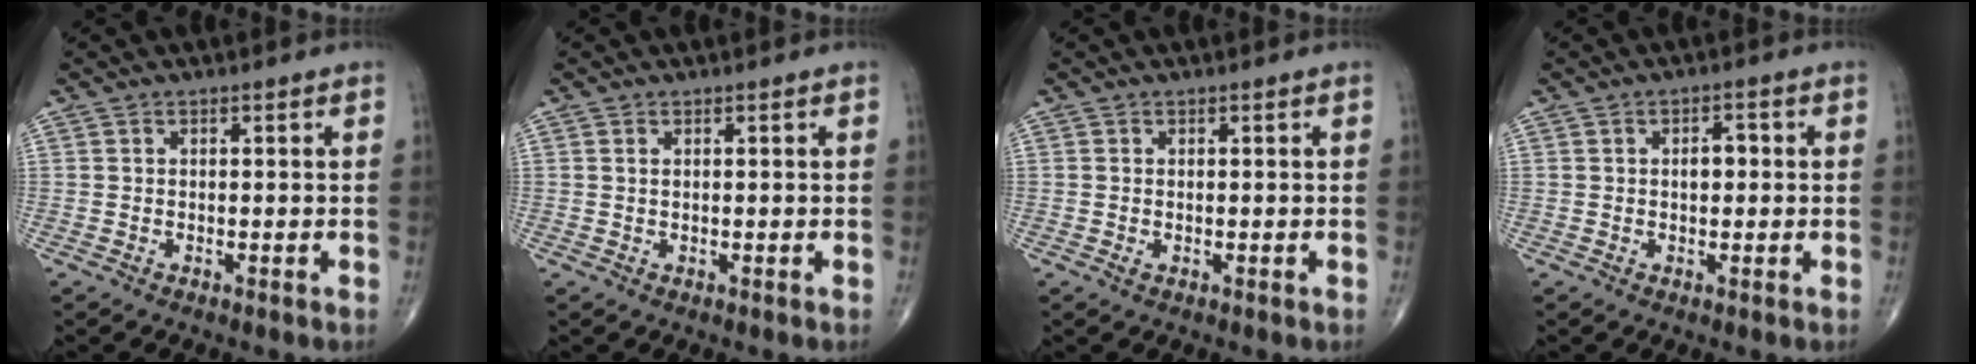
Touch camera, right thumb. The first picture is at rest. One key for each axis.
{"total": 0.7, "fx": 0.3, "fy": 0.3, "fz": 0.5, "tx": -0.012, "ty": 0.004, "tz": 0.008}
{"total": 0.5, "fx": -0.1, "fy": 0.4, "fz": 0.4, "tx": -0.005, "ty": 0.000, "tz": -0.001}
{"total": 3.0, "fx": 0.2, "fy": 1.7, "fz": 2.4, "tx": -0.026, "ty": 0.008, "tz": 0.000}